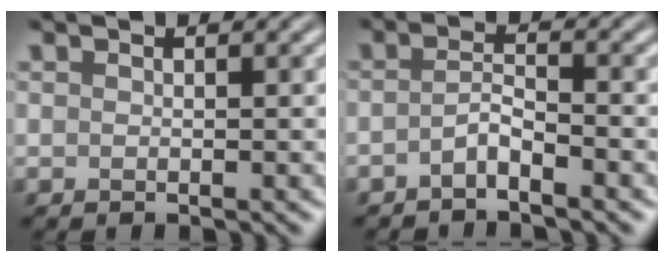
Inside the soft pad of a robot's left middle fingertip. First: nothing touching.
{"total": 1.8, "force": [-1.1, 0.3, 1.4], "torque": [-0.027, 0.004, -0.028]}